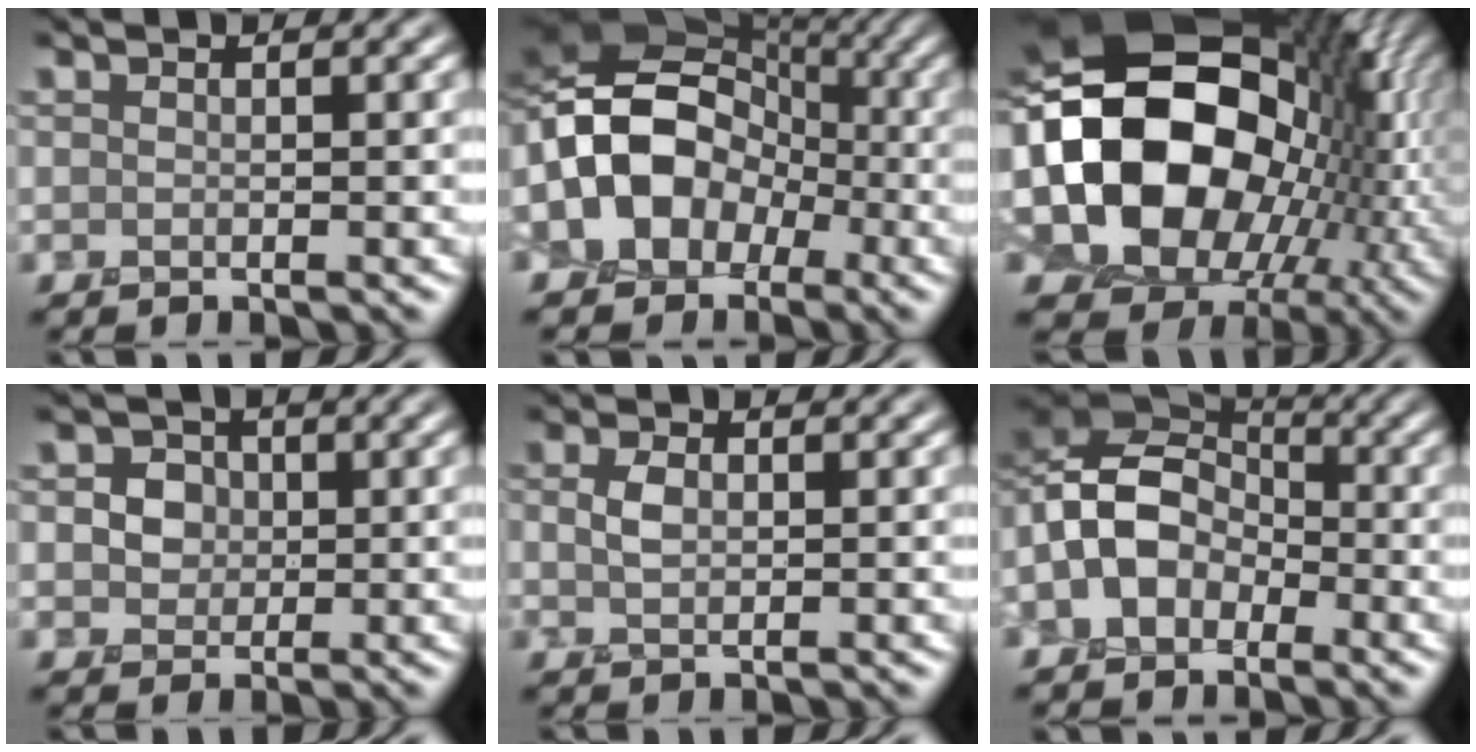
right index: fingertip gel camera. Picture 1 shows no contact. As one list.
[{"total": 12.3, "force": [-1.8, 8.9, 8.3], "torque": [-0.140, 0.010, -0.047]}, {"total": 21.0, "force": [0.5, 15.7, 13.9], "torque": [-0.260, -0.017, 0.018]}, {"total": 3.5, "force": [0.7, 3.0, 1.7], "torque": [-0.020, 0.010, 0.001]}, {"total": 1.8, "force": [0.1, 1.0, 1.5], "torque": [-0.037, 0.001, 0.001]}, {"total": 8.4, "force": [-2.3, 6.0, 5.4], "torque": [-0.104, 0.018, -0.055]}]